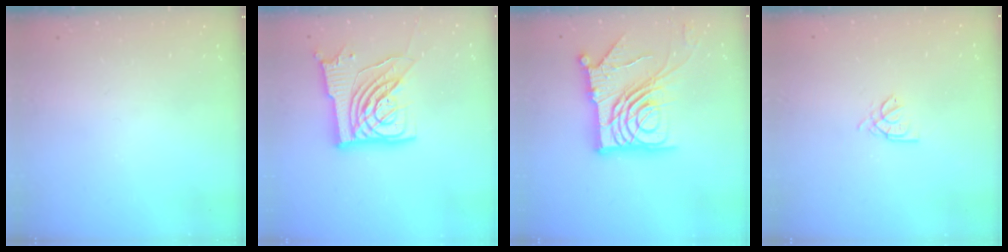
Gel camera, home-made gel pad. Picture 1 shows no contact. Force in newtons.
{"total": 19.2, "press": 19.1, "slide": 2.3}
{"total": 20.3, "press": 20.2, "slide": 2.3}
{"total": 2.2, "press": 2.2, "slide": 0.6}